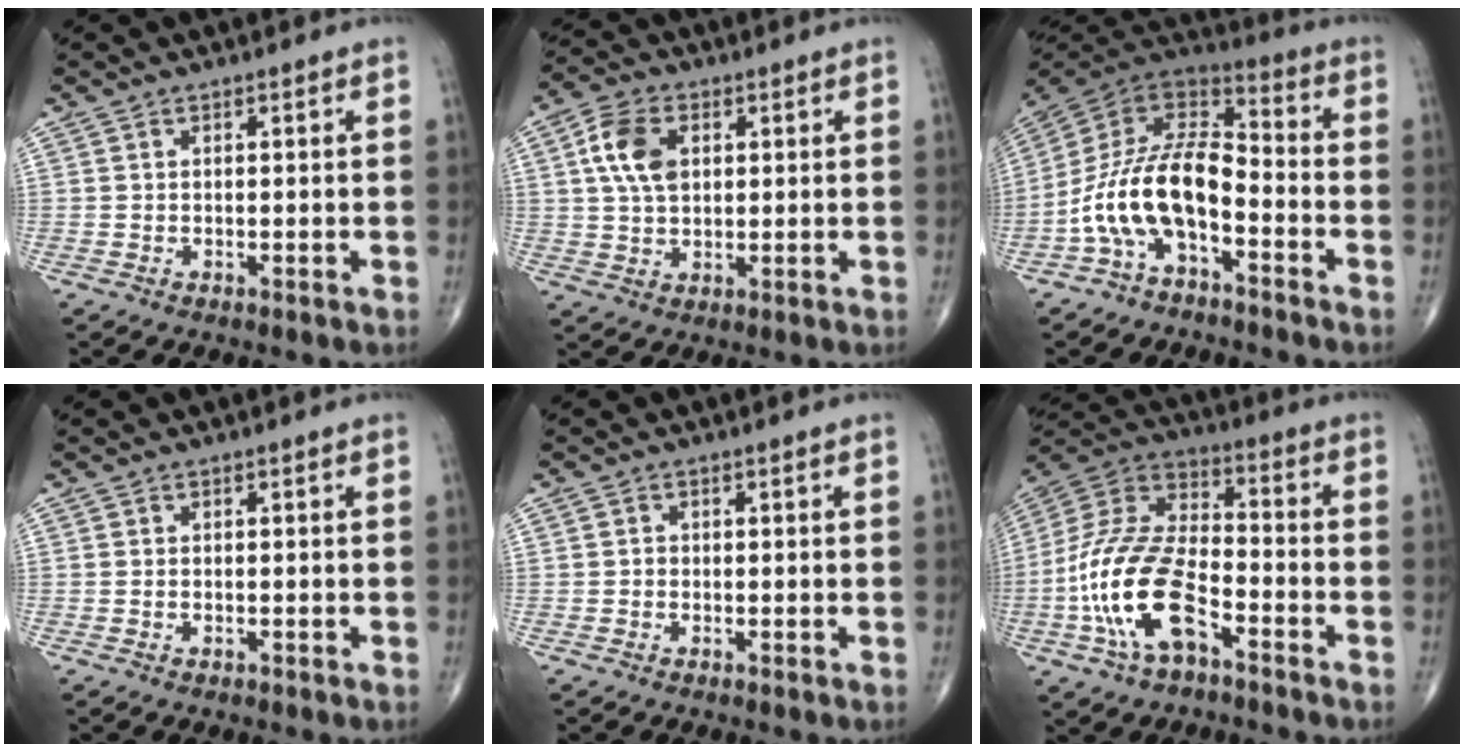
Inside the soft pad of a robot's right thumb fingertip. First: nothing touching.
{"total": 8.6, "force": [2.2, 5.6, 6.2], "torque": [-0.112, 0.002, 0.039]}
{"total": 15.4, "force": [-5.9, 7.6, 12.0], "torque": [-0.222, 0.074, -0.116]}
{"total": 0.5, "force": [-0.2, 0.3, 0.4], "torque": [-0.010, 0.004, -0.002]}
{"total": 0.7, "force": [-0.2, 0.7, 0.3], "torque": [-0.001, 0.003, -0.007]}
{"total": 18.5, "force": [-7.1, 9.0, 14.5], "torque": [-0.297, 0.046, -0.137]}